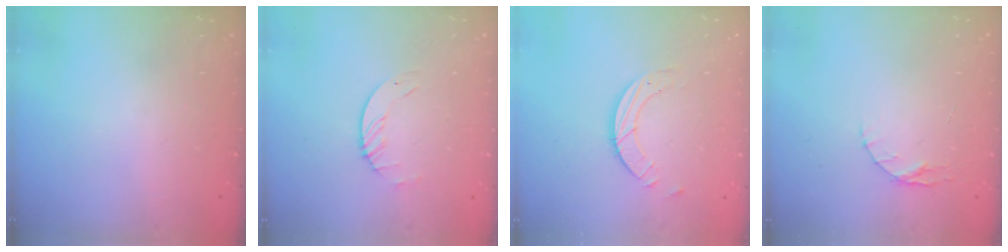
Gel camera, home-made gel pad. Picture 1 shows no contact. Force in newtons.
{"total": 1.6, "press": 1.6, "slide": 0.2}
{"total": 4.2, "press": 4.2, "slide": 0.3}
{"total": 4.1, "press": 4.1, "slide": 0.5}